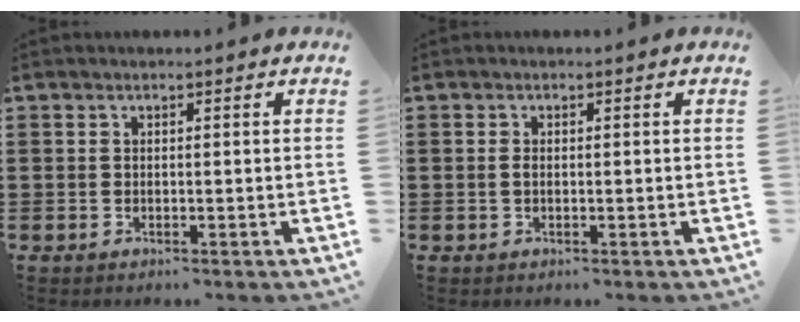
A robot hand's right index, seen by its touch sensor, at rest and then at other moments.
{"total": 0.8, "force": [-0.1, 0.3, 0.8], "torque": [-0.024, -0.004, -0.004]}